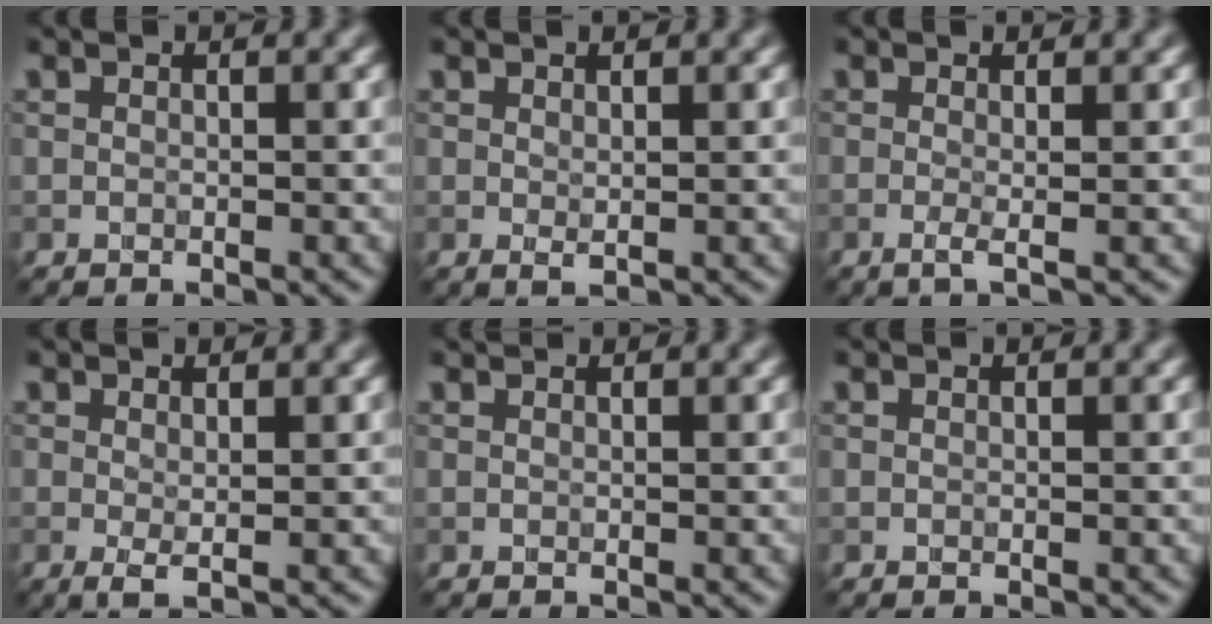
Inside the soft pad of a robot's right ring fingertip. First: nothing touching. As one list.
[{"total": 0.7, "force": [0.3, 0.2, 0.6], "torque": [-0.009, -0.002, 0.005]}, {"total": 1.3, "force": [-0.2, 0.1, 1.3], "torque": [-0.027, -0.006, -0.006]}, {"total": 1.2, "force": [0.1, 0.2, 1.1], "torque": [-0.024, -0.005, 0.002]}, {"total": 0.7, "force": [0.6, 0.1, 0.1], "torque": [-0.005, 0.000, 0.008]}, {"total": 0.0}]